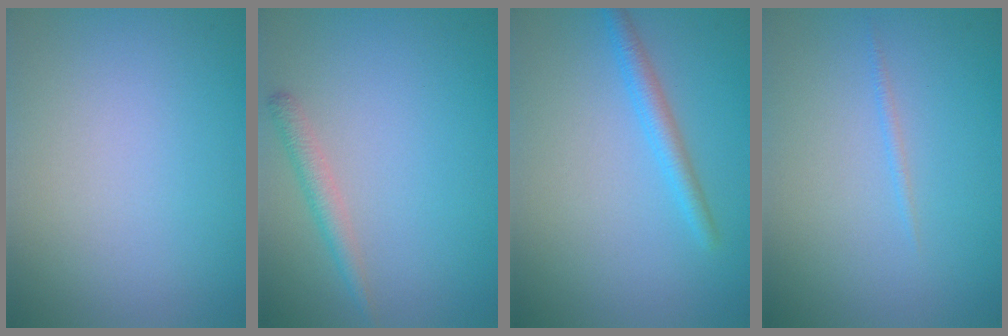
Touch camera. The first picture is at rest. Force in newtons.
{"total": 1.7, "press": 1.7, "slide": 0.1}
{"total": 2.0, "press": 2.0, "slide": 0.1}
{"total": 0.5, "press": 0.5, "slide": 0.1}